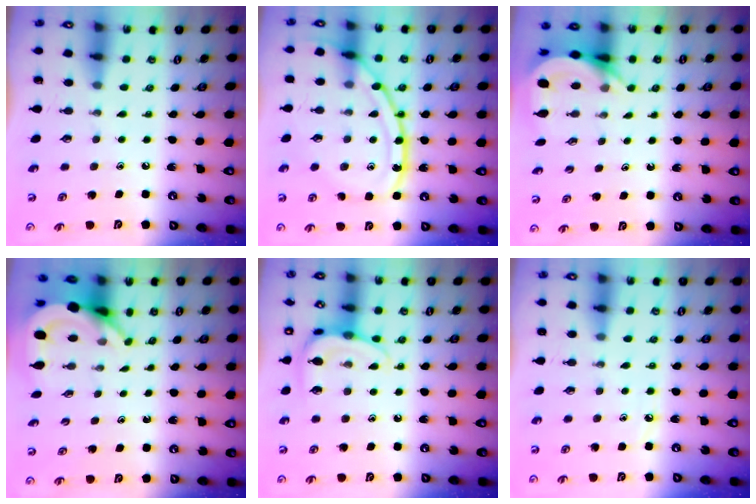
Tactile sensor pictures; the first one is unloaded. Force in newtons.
{"total": 15.0, "press": 15.0, "slide": 0.6}
{"total": 5.3, "press": 5.3, "slide": 0.4}
{"total": 4.4, "press": 4.4, "slide": 0.5}
{"total": 9.7, "press": 9.7, "slide": 0.9}
{"total": 3.7, "press": 3.7, "slide": 0.5}